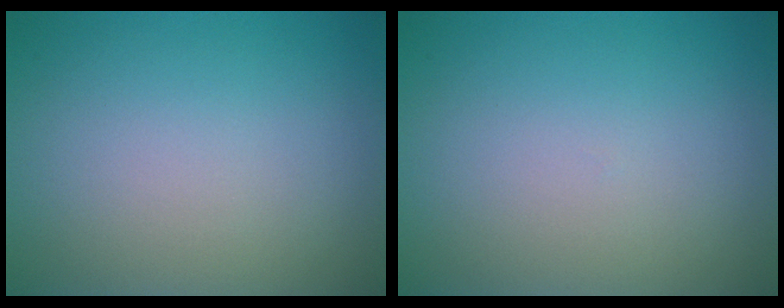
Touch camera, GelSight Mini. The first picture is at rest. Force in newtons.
{"total": 0.0}